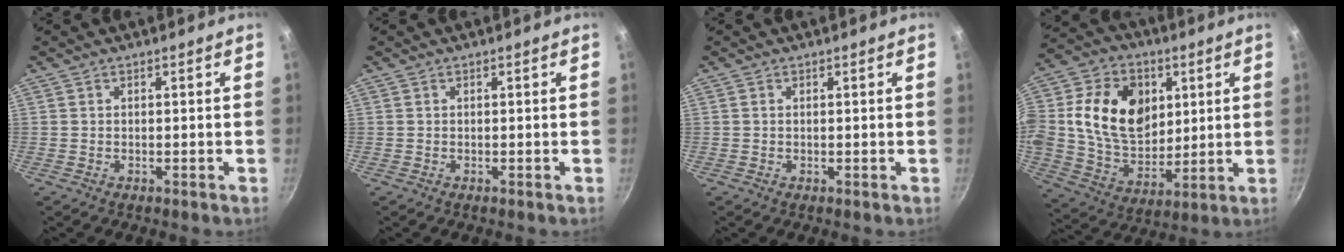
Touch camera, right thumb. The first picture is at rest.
{"total": 0.0}
{"total": 0.0}
{"total": 20.5, "force": [4.3, 15.0, 13.3], "torque": [-0.213, -0.008, 0.076]}